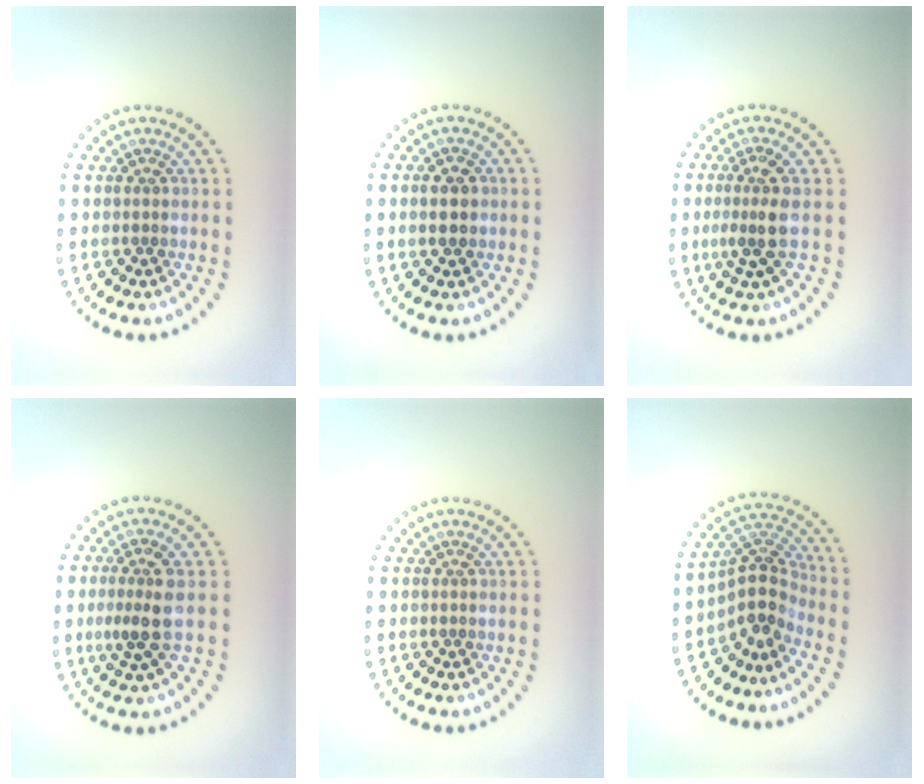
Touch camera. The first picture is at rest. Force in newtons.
{"total": 2.5, "press": 2.5, "slide": 0.1}
{"total": 2.8, "press": 2.1, "slide": 1.8}
{"total": 3.0, "press": 2.6, "slide": 1.5}
{"total": 0.0}
{"total": 3.8, "press": 2.7, "slide": 2.7}